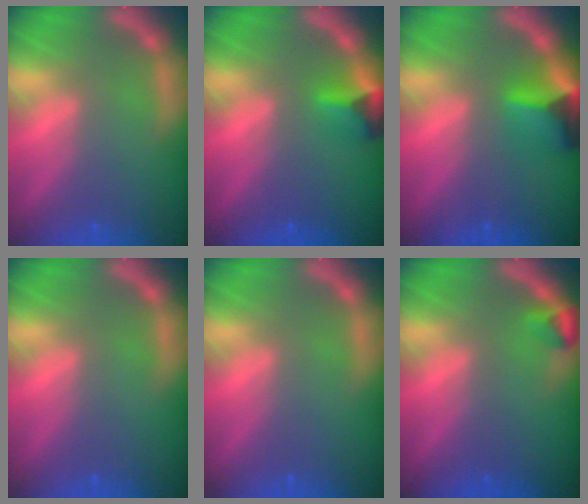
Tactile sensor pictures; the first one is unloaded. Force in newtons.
{"total": 2.9}
{"total": 4.9}
{"total": 0.0}
{"total": 0.0}
{"total": 1.5}